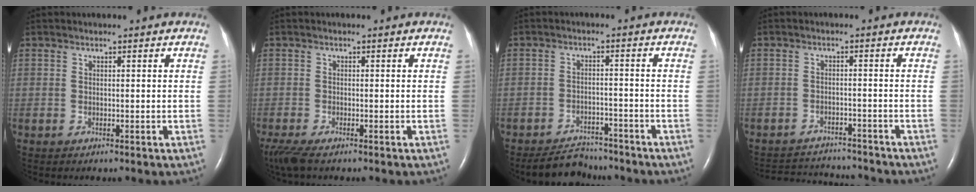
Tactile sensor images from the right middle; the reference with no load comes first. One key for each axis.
{"total": 3.9, "fx": -2.9, "fy": 0.7, "fz": 2.6, "tx": -0.058, "ty": -0.014, "tz": -0.055}
{"total": 5.6, "fx": -5.3, "fy": 1.7, "fz": 0.6, "tx": -0.014, "ty": -0.008, "tz": -0.086}
{"total": 10.2, "fx": -9.9, "fy": 1.4, "fz": 1.6, "tx": -0.033, "ty": 0.004, "tz": -0.138}